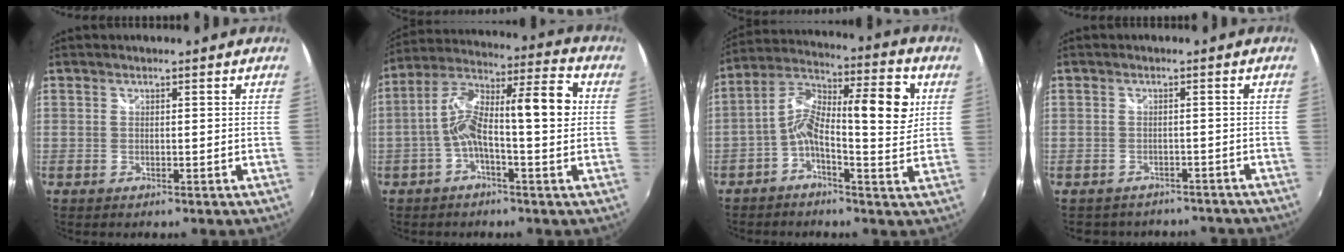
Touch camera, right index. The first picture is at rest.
{"total": 13.4, "force": [-0.5, 3.1, 13.0], "torque": [-0.233, 0.026, -0.017]}
{"total": 13.4, "force": [0.9, 4.4, 12.6], "torque": [-0.215, 0.030, -0.001]}
{"total": 7.8, "force": [-6.6, 4.0, 1.7], "torque": [-0.037, 0.004, -0.084]}